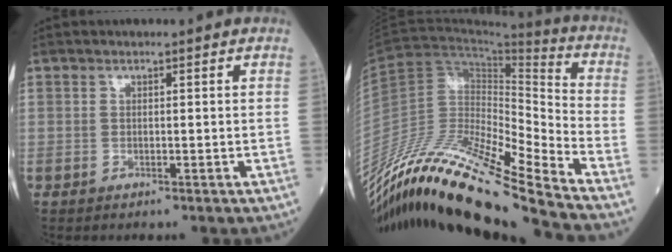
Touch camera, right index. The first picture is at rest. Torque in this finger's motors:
{"motor_torque": [-1.07, -0.85, -0.70, -0.21]}